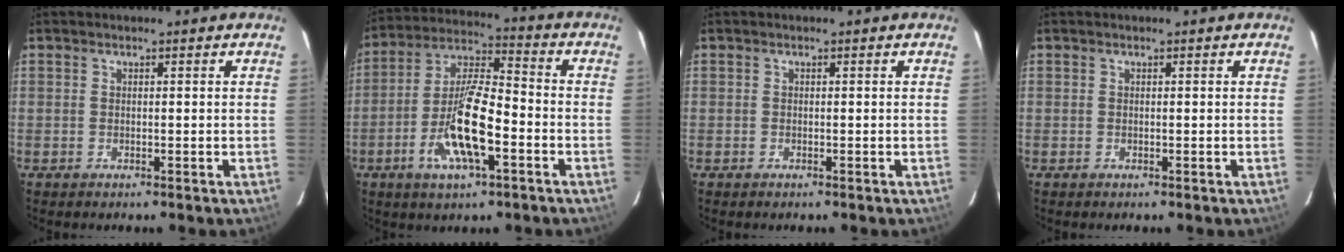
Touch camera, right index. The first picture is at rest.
{"total": 14.2, "force": [-5.2, 3.9, 12.7], "torque": [-0.258, -0.004, -0.099]}
{"total": 0.0}
{"total": 0.0}